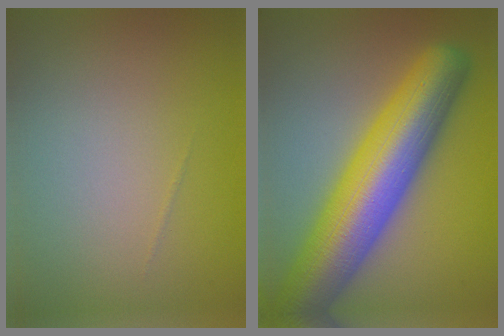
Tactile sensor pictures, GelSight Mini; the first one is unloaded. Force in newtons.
{"total": 12.7, "press": 12.7, "slide": 0.4}